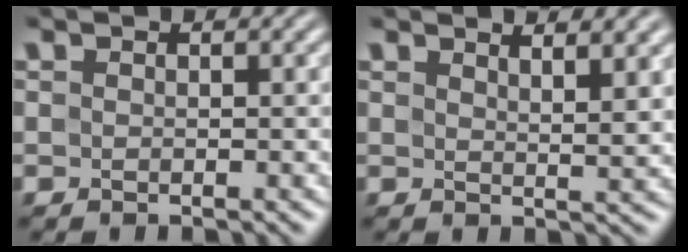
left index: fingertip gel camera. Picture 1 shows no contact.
{"total": 3.5, "force": [2.4, 0.7, 2.4], "torque": [-0.018, 0.002, 0.034]}